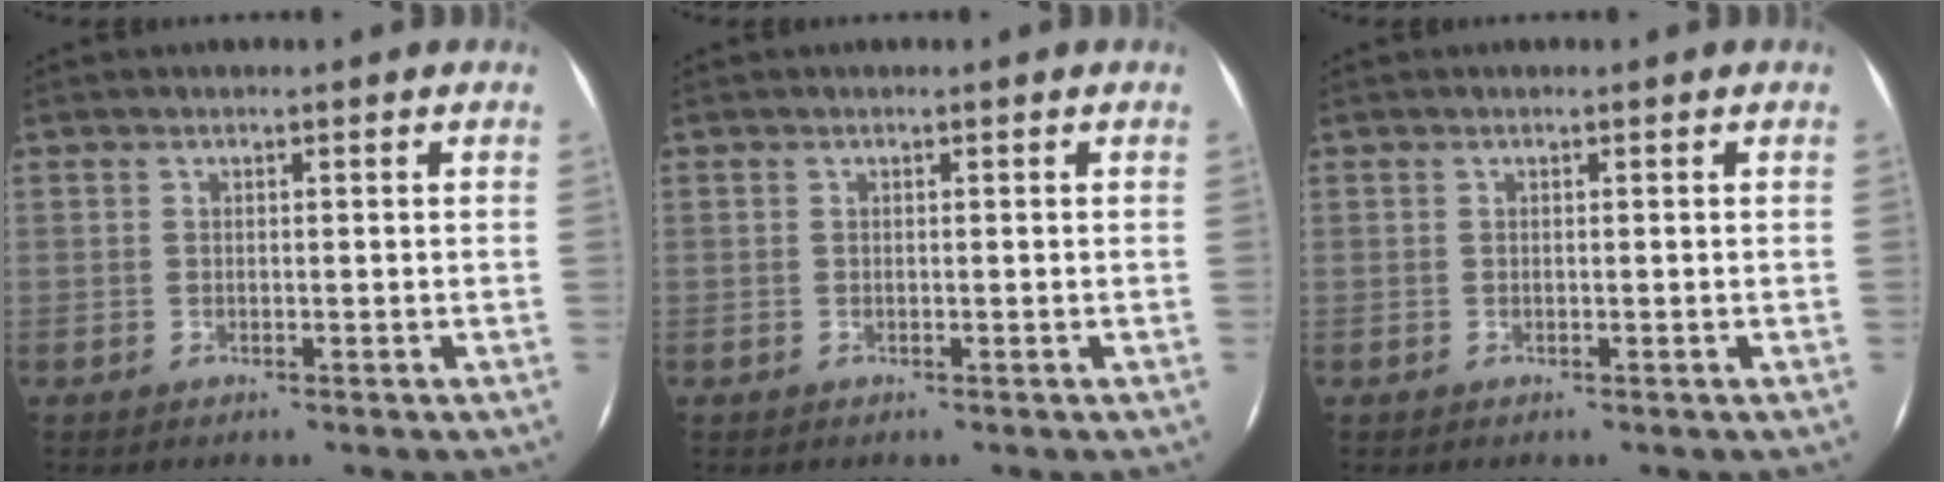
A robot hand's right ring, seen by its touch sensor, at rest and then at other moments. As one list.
[{"total": 0.0}, {"total": 0.0}]